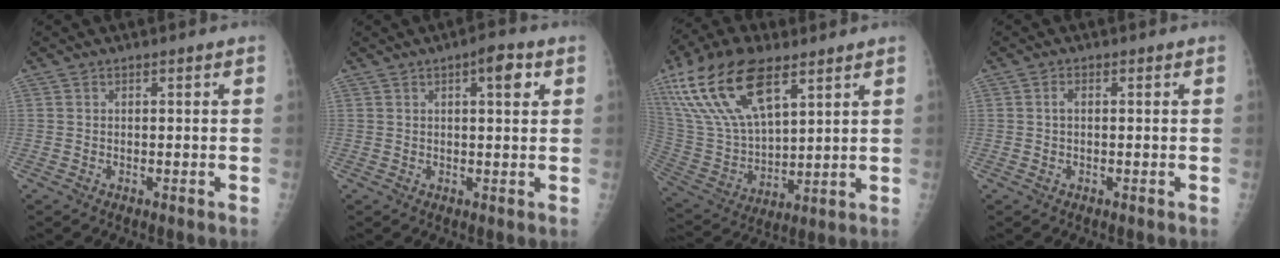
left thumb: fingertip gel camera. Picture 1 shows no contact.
{"total": 4.4, "force": [1.9, 1.4, 3.8], "torque": [-0.047, -0.002, 0.023]}
{"total": 20.8, "force": [11.3, 9.5, 14.6], "torque": [-0.285, -0.028, 0.224]}
{"total": 1.3, "force": [0.1, 0.7, 1.1], "torque": [-0.021, 0.003, 0.000]}